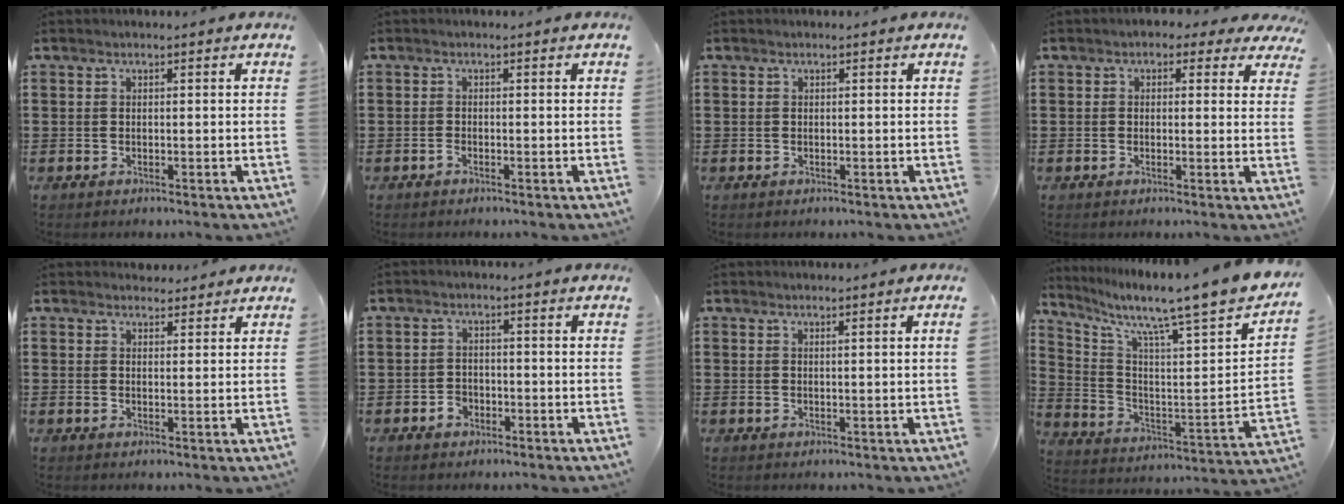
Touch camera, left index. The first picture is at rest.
{"total": 0.8, "force": [-0.6, 0.3, 0.4], "torque": [-0.011, -0.003, -0.011]}
{"total": 0.0}
{"total": 1.8, "force": [0.7, 1.4, 0.9], "torque": [-0.016, 0.007, 0.008]}
{"total": 2.2, "force": [2.1, 0.9, 0.0], "torque": [0.002, -0.003, 0.038]}
{"total": 2.2, "force": [-1.4, 1.7, 0.6], "torque": [-0.016, 0.001, -0.029]}
{"total": 1.1, "force": [0.6, -0.4, 0.8], "torque": [-0.016, -0.007, 0.010]}
{"total": 9.0, "force": [7.8, -0.3, 4.3], "torque": [-0.109, -0.083, 0.114]}